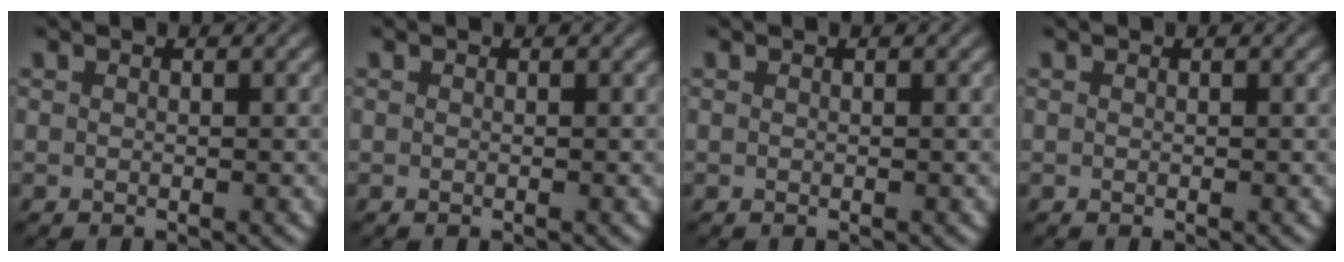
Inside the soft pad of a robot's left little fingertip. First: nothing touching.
{"total": 0.0}
{"total": 0.0}
{"total": 0.0}